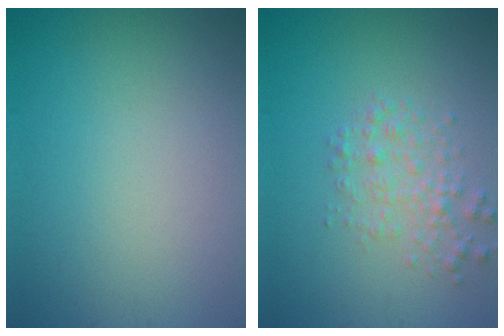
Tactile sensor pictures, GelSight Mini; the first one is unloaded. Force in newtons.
{"total": 2.3, "press": 2.3, "slide": 0.0}